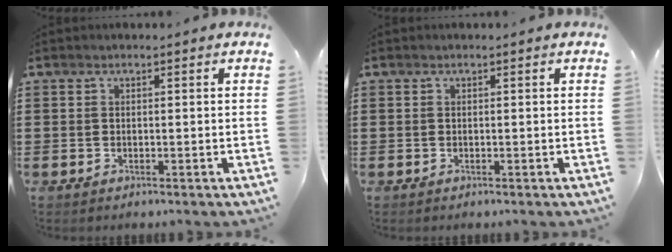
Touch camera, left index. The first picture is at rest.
{"total": 0.0}